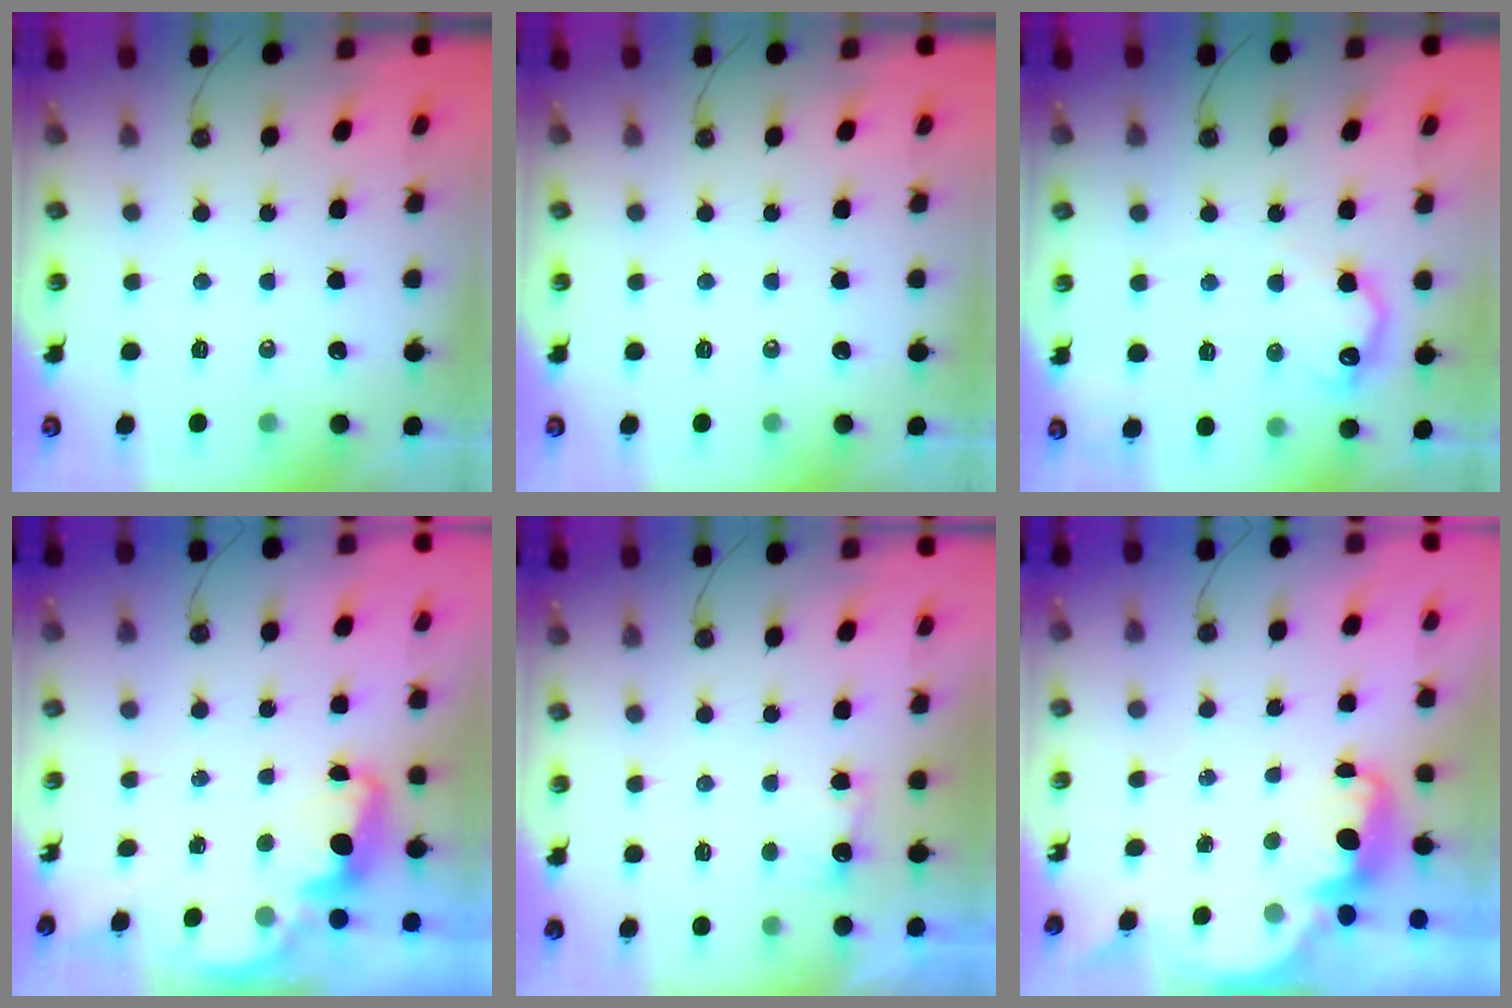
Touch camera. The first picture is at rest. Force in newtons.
{"total": 0.0}
{"total": 12.2, "press": 12.2, "slide": 0.4}
{"total": 2.3, "press": 2.3, "slide": 0.5}
{"total": 2.4, "press": 2.3, "slide": 0.8}
{"total": 2.2, "press": 2.1, "slide": 0.7}